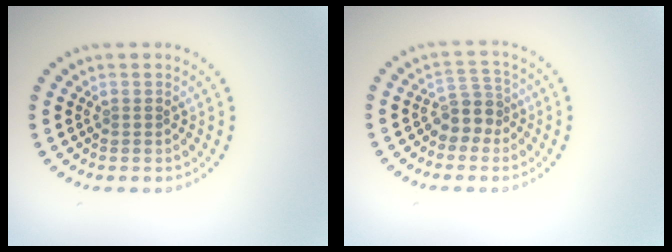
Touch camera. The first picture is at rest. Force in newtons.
{"total": 2.8, "press": 2.2, "slide": 1.6}